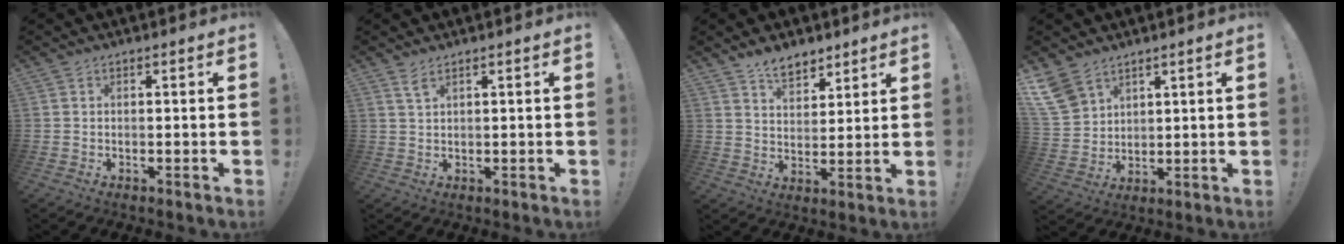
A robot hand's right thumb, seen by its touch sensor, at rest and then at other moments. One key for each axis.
{"total": 2.8, "fx": 1.8, "fy": 0.8, "fz": 1.9, "tx": -0.036, "ty": -0.006, "tz": 0.032}
{"total": 7.9, "fx": 6.0, "fy": 4.1, "fz": 3.2, "tx": -0.052, "ty": -0.032, "tz": 0.113}
{"total": 9.4, "fx": 6.9, "fy": 5.6, "fz": 3.2, "tx": -0.065, "ty": -0.040, "tz": 0.140}